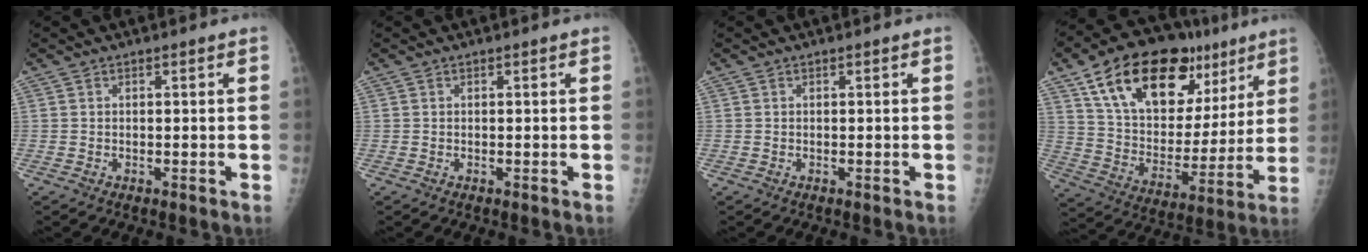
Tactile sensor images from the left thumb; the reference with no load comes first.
{"total": 0.0}
{"total": 0.0}
{"total": 26.6, "force": [14.1, 14.8, 17.0], "torque": [-0.233, -0.017, 0.239]}